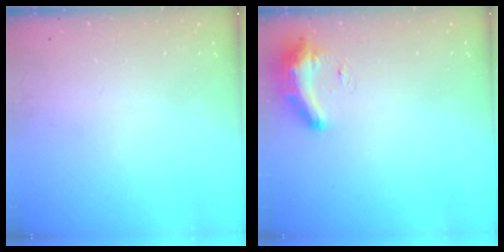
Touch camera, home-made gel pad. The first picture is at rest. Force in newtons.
{"total": 8.8, "press": 8.7, "slide": 0.8}